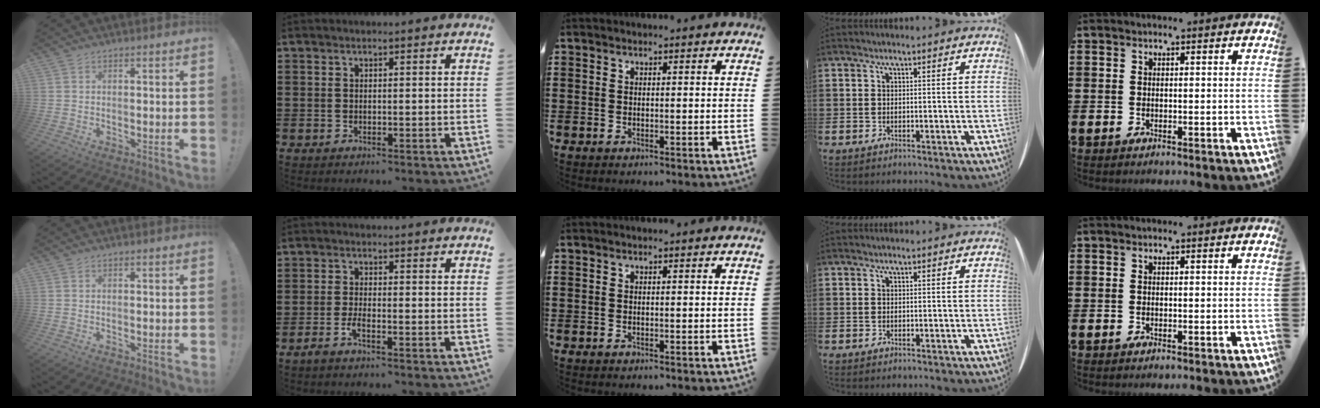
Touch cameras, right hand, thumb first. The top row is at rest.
{"index": {"total": 2.1, "force": [-1.5, 0.1, 1.5], "torque": [-0.033, -0.004, -0.030]}}